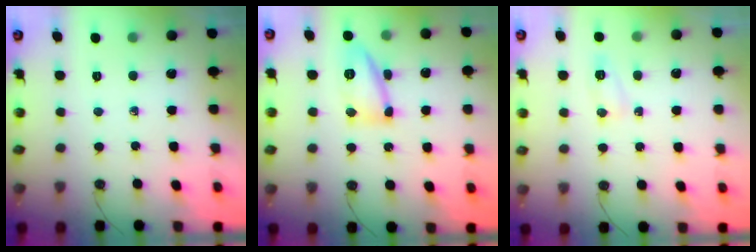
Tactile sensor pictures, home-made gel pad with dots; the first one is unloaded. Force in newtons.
{"total": 12.0, "press": 12.0, "slide": 0.7}
{"total": 10.3, "press": 5.5, "slide": 8.8}